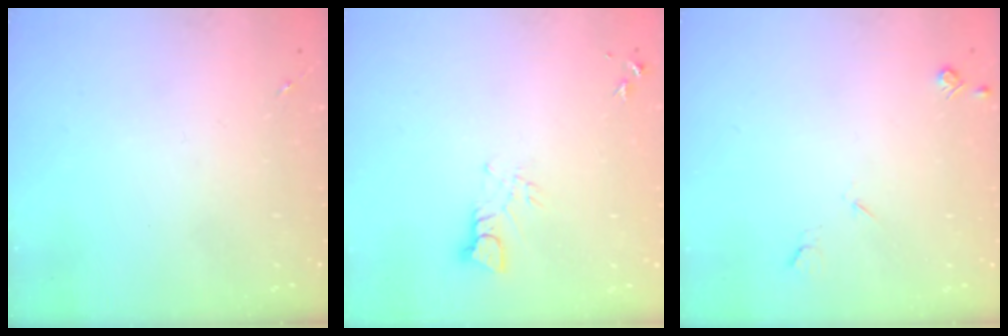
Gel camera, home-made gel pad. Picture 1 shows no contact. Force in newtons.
{"total": 3.2, "press": 3.2, "slide": 0.2}
{"total": 4.6, "press": 4.5, "slide": 0.7}